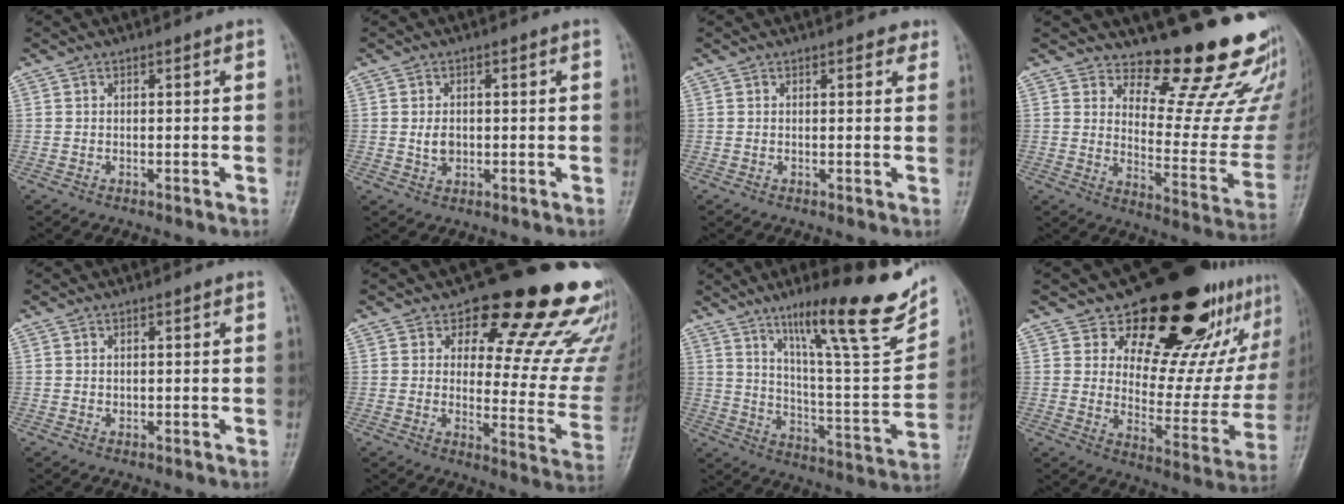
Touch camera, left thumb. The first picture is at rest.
{"total": 2.8, "force": [0.0, 2.1, 1.9], "torque": [-0.025, -0.001, 0.002]}
{"total": 1.8, "force": [1.1, 0.9, 1.0], "torque": [0.000, -0.003, 0.010]}
{"total": 18.9, "force": [16.6, 5.1, 7.6], "torque": [-0.046, -0.176, 0.208]}
{"total": 0.6, "force": [0.3, 0.5, 0.3], "torque": [0.001, -0.001, 0.004]}
{"total": 21.6, "force": [15.9, 8.5, 11.8], "torque": [-0.091, -0.107, 0.190]}
{"total": 22.7, "force": [14.3, 4.1, 17.2], "torque": [-0.231, -0.062, 0.229]}
{"total": 25.4, "force": [16.6, 11.7, 15.2], "torque": [-0.156, -0.093, 0.235]}